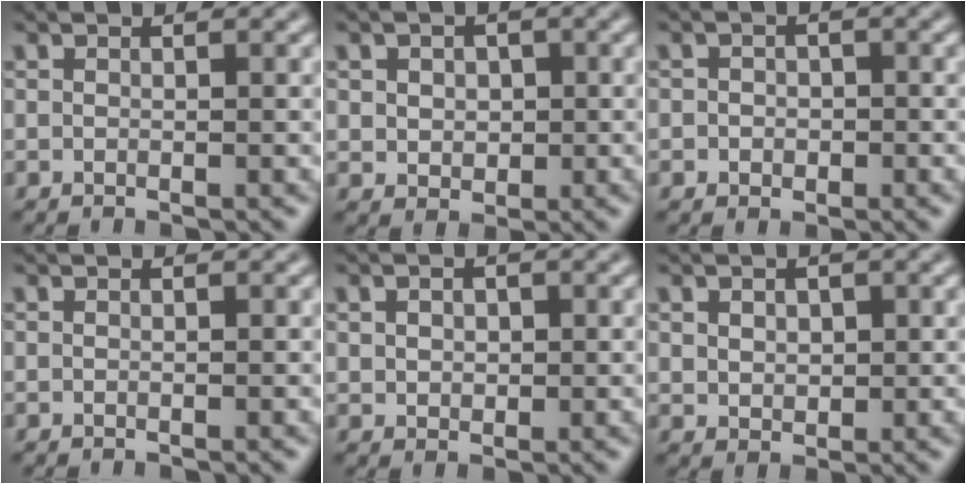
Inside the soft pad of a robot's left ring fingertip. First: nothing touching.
{"total": 2.8, "force": [0.5, 2.3, 1.5], "torque": [-0.023, 0.007, 0.000]}
{"total": 1.8, "force": [-0.2, 1.7, 0.7], "torque": [0.006, 0.000, -0.014]}
{"total": 0.0}
{"total": 1.8, "force": [0.5, 1.4, 1.0], "torque": [-0.017, 0.008, 0.007]}
{"total": 2.0, "force": [0.7, 1.6, 1.0], "torque": [-0.020, 0.003, 0.009]}